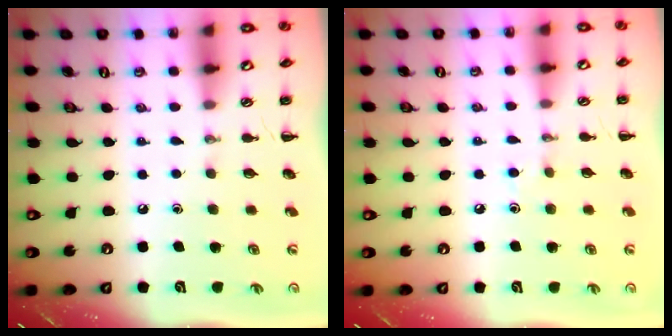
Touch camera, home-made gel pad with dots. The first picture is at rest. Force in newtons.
{"total": 2.7, "press": 2.5, "slide": 0.9}